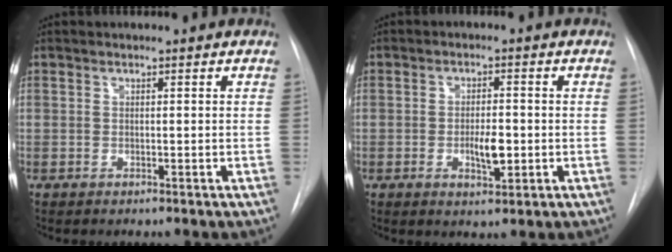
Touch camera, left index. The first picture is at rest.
{"total": 4.3, "force": [-0.9, 1.5, 3.9], "torque": [-0.066, -0.001, -0.012]}